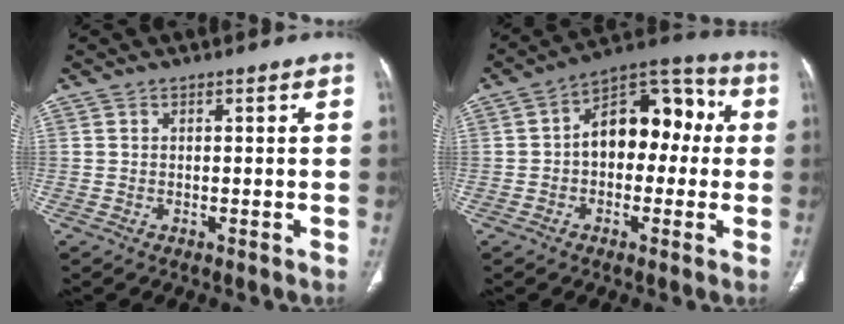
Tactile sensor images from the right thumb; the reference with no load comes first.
{"total": 14.1, "force": [0.6, 9.1, 10.8], "torque": [-0.115, 0.049, -0.005]}